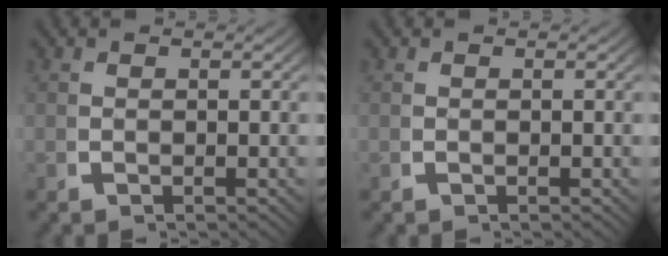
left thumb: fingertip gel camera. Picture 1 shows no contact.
{"total": 0.0}